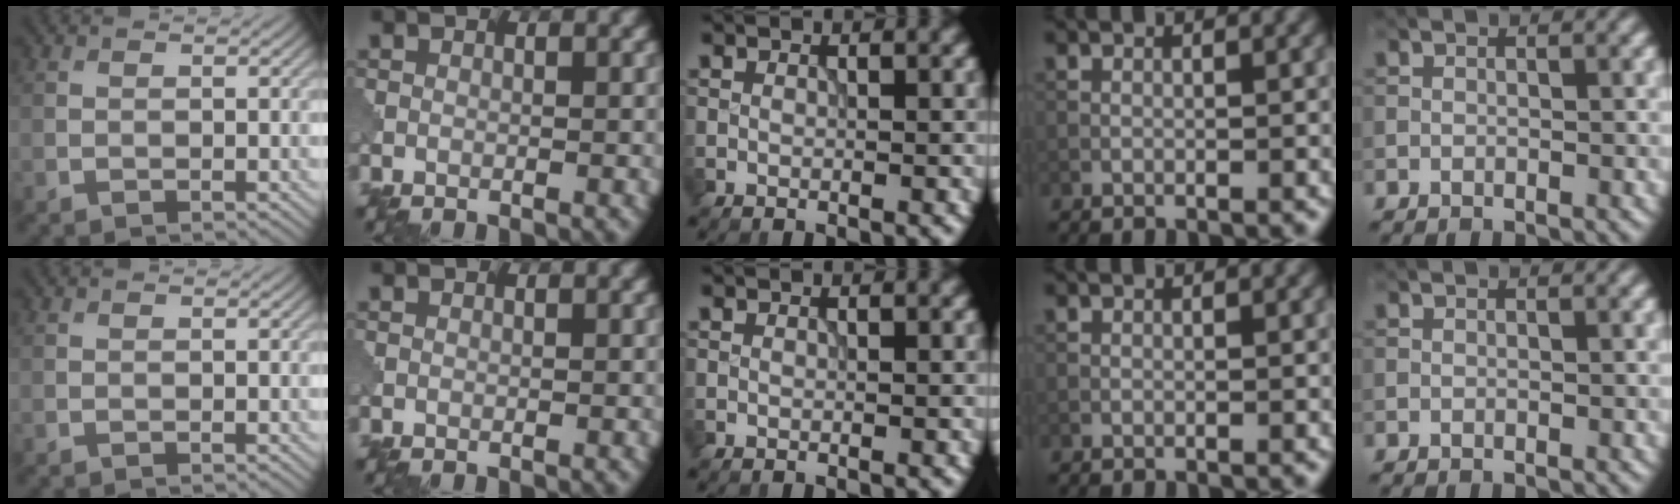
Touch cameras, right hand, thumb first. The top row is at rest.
{}